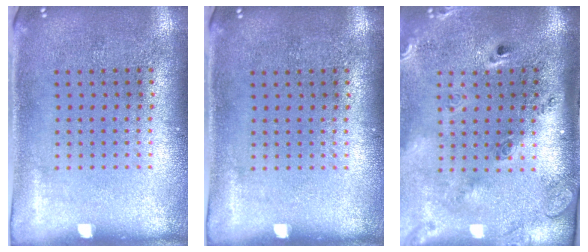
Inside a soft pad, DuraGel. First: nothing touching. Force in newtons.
{"total": 0.0}
{"total": 2.8, "press": 2.0, "slide": 1.9}